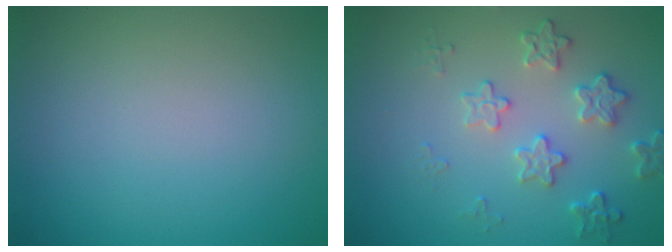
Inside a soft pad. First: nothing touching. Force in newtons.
{"total": 2.9, "press": 2.3, "slide": 1.8}